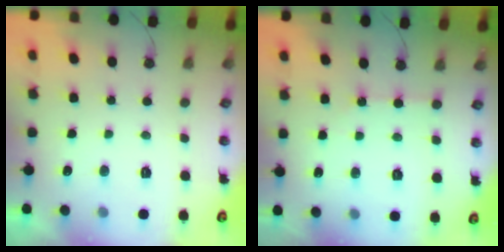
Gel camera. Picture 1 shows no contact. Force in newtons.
{"total": 1.4, "press": 1.3, "slide": 0.3}